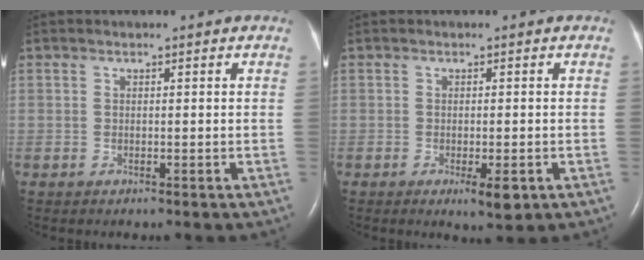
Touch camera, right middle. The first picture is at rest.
{"total": 3.0, "force": [-1.3, 0.8, 2.6], "torque": [-0.039, -0.005, -0.014]}